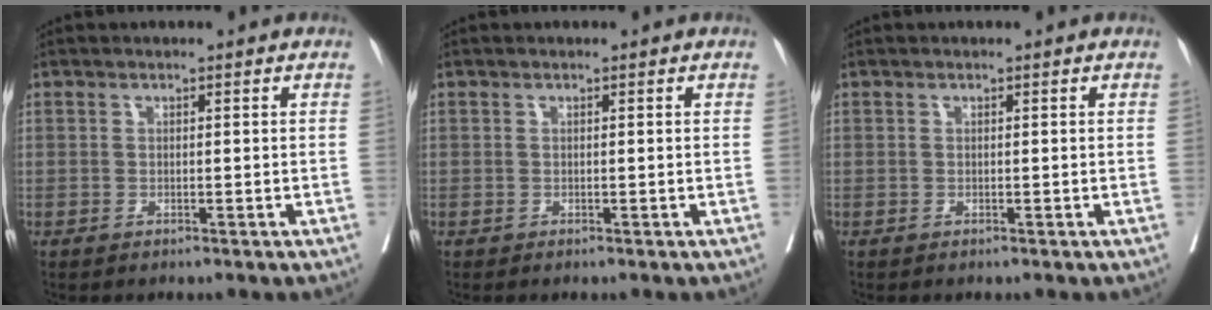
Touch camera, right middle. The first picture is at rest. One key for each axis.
{"total": 0.0}
{"total": 0.0}